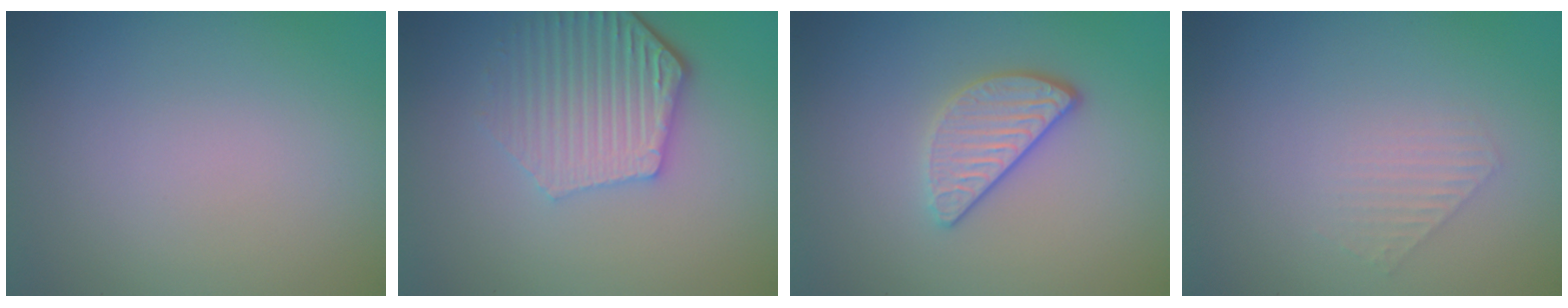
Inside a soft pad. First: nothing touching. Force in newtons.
{"total": 5.4, "press": 4.2, "slide": 3.4}
{"total": 3.2, "press": 2.7, "slide": 1.8}
{"total": 1.3, "press": 1.3, "slide": 0.2}